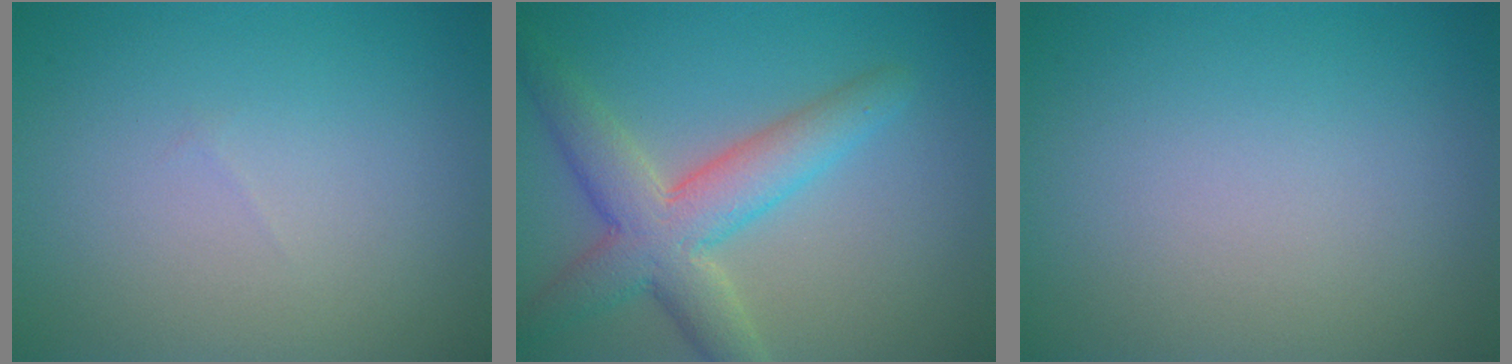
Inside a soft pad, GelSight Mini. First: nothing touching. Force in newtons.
{"total": 6.1, "press": 6.1, "slide": 0.4}
{"total": 0.0}